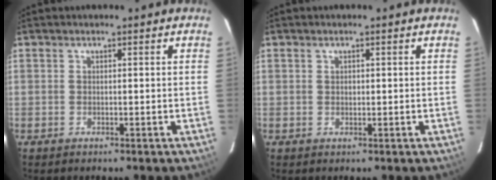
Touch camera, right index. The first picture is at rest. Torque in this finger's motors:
{"motor_torque": [0.09, 0.05, 0.16, 0.02]}